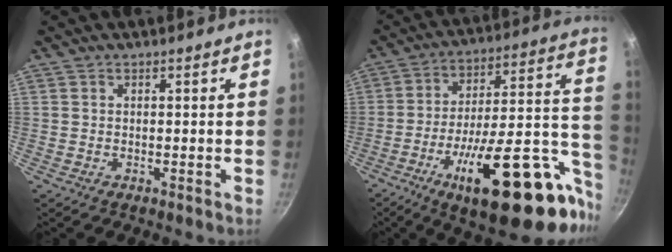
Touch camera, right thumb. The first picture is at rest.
{"total": 31.2, "force": [-12.4, 11.4, 26.3], "torque": [-0.331, 0.049, -0.181]}